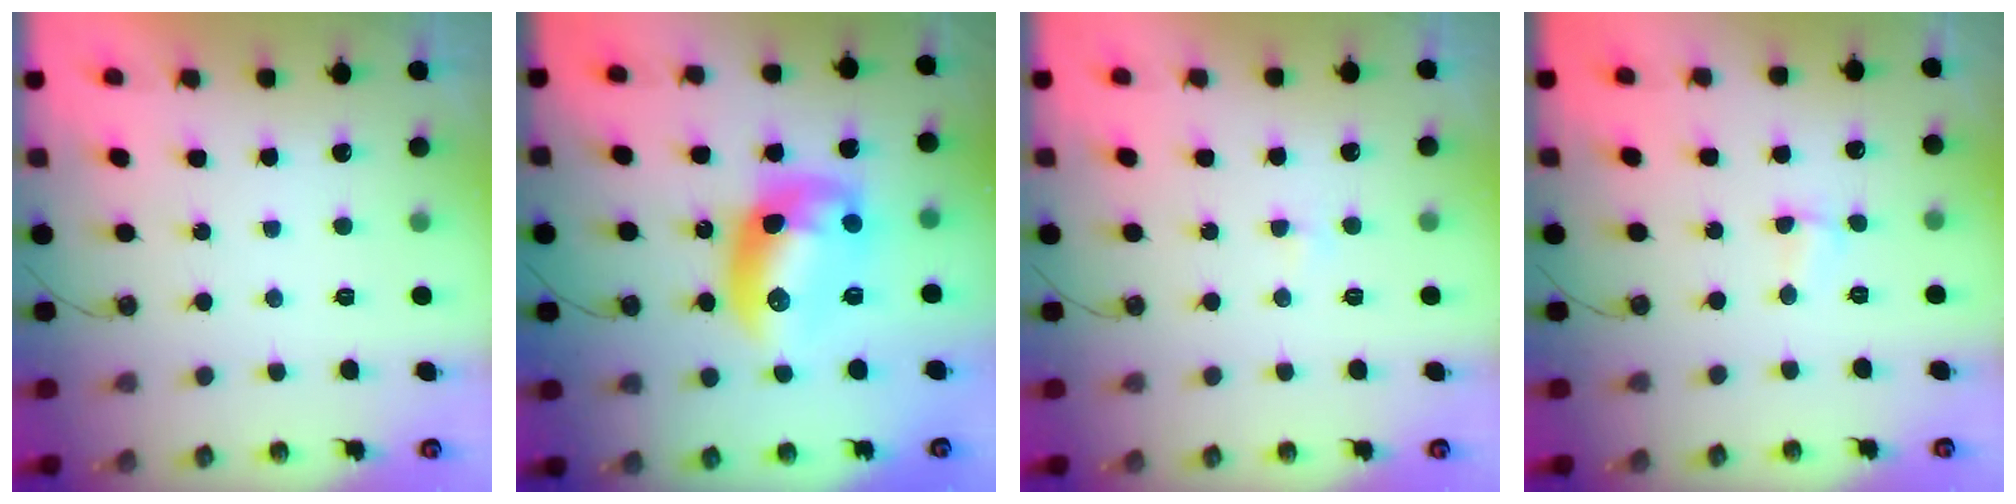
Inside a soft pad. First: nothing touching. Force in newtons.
{"total": 13.5, "press": 13.5, "slide": 1.2}
{"total": 2.1, "press": 2.1, "slide": 0.4}
{"total": 2.3, "press": 1.9, "slide": 1.4}